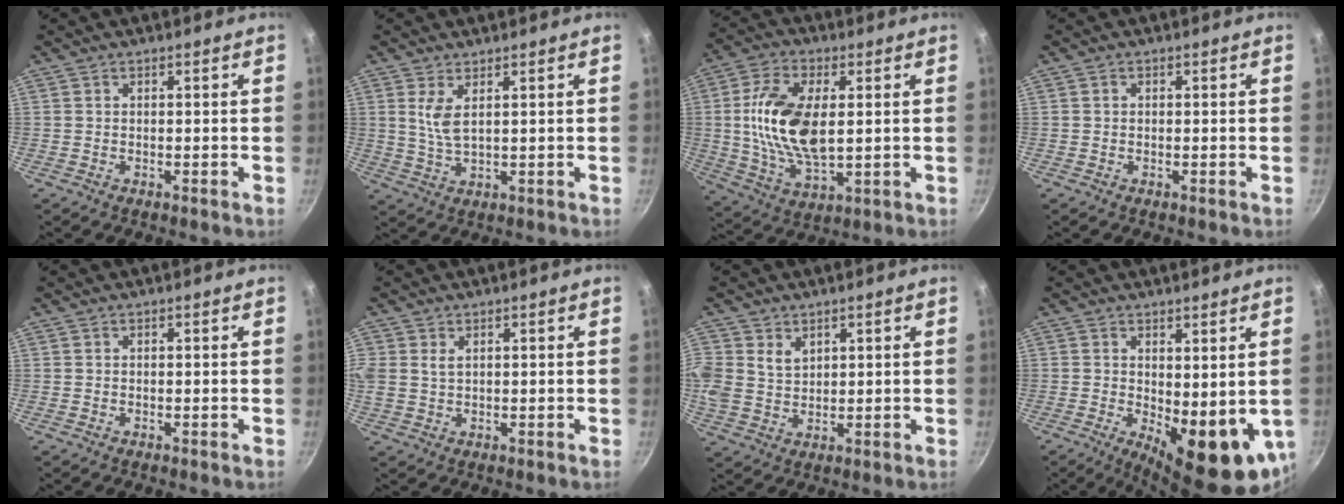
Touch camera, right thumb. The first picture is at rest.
{"total": 4.5, "force": [1.7, 1.7, 3.8], "torque": [-0.076, -0.017, 0.038]}
{"total": 15.7, "force": [1.8, 8.4, 13.2], "torque": [-0.244, 0.000, 0.034]}
{"total": 0.6, "force": [0.1, 0.5, 0.2], "torque": [-0.003, 0.004, 0.001]}
{"total": 0.0}
{"total": 4.0, "force": [1.4, 2.7, 2.6], "torque": [-0.055, 0.005, 0.030]}
{"total": 10.0, "force": [4.1, 8.0, 4.5], "torque": [-0.110, 0.007, 0.090]}
{"total": 12.2, "force": [-0.3, 4.9, 11.2], "torque": [-0.125, -0.022, 0.010]}